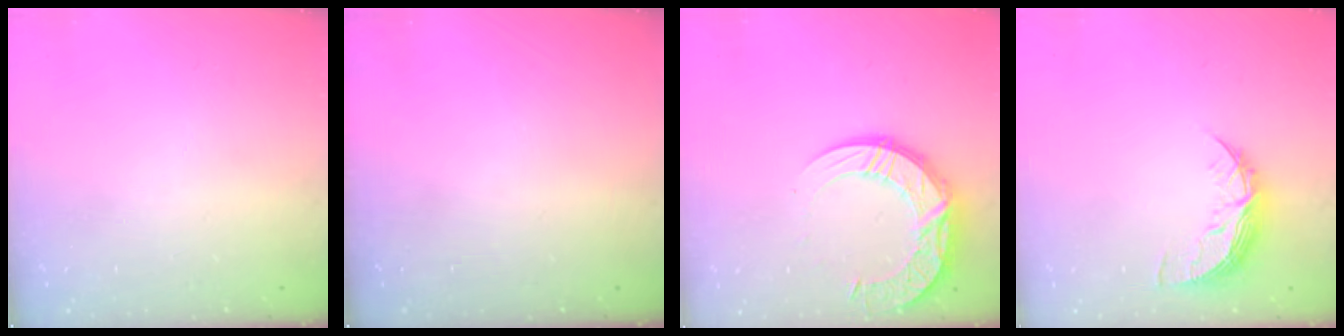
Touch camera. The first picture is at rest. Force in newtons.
{"total": 0.0}
{"total": 19.5, "press": 19.4, "slide": 1.5}
{"total": 8.7, "press": 8.7, "slide": 0.4}